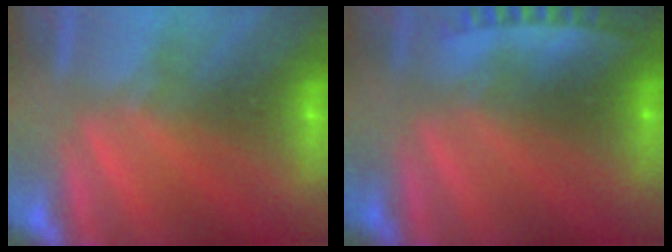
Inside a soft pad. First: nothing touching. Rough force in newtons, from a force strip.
{"total": 2.7}